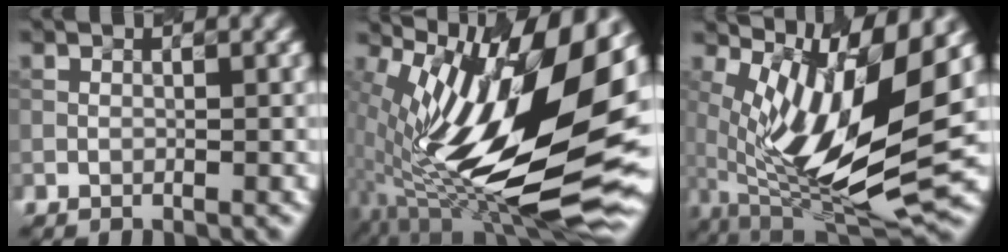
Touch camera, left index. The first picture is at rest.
{"total": 16.4, "force": [0.7, 6.4, 15.1], "torque": [-0.259, 0.008, 0.007]}
{"total": 12.8, "force": [2.1, 4.1, 12.0], "torque": [-0.229, -0.011, 0.053]}